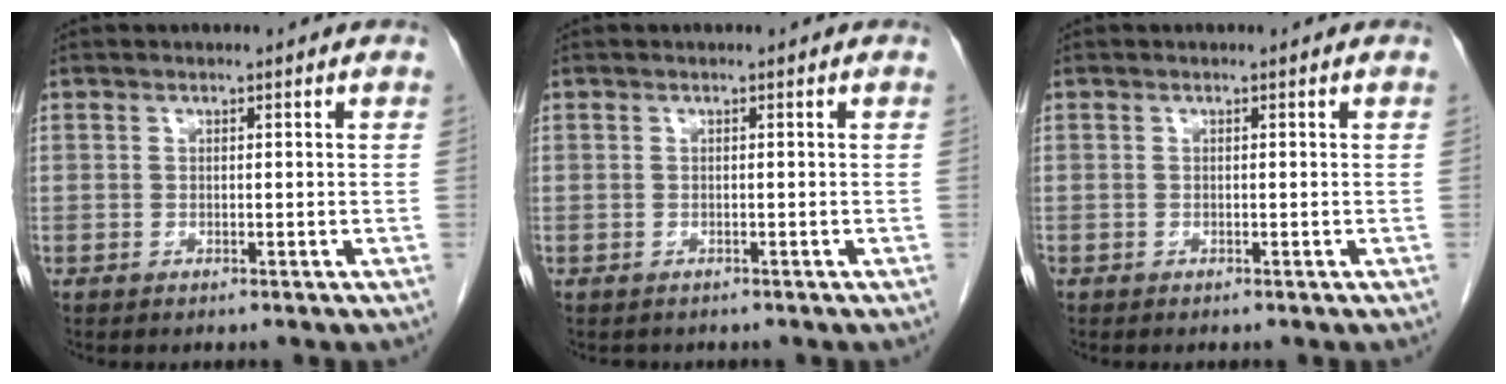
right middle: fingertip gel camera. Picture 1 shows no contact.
{"total": 0.9, "force": [-0.8, 0.5, 0.1], "torque": [-0.011, 0.000, -0.011]}
{"total": 0.0}